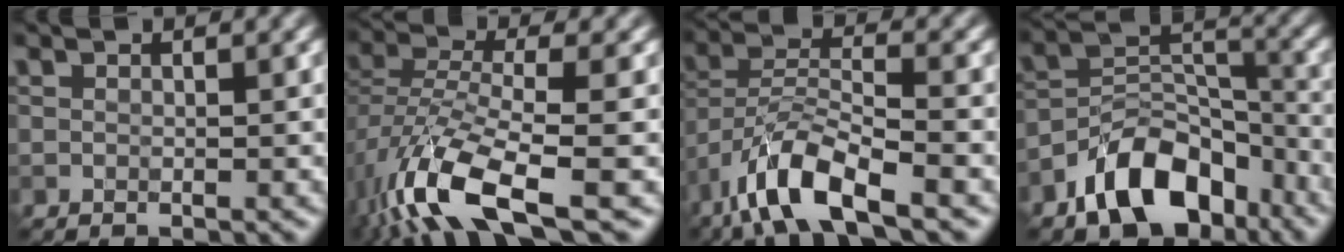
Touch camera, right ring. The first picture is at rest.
{"total": 9.5, "force": [-5.1, 3.3, 7.3], "torque": [-0.150, -0.001, -0.107]}
{"total": 7.5, "force": [-5.0, 2.1, 5.1], "torque": [-0.091, 0.002, -0.097]}
{"total": 8.8, "force": [-5.5, 5.1, 4.6], "torque": [-0.063, 0.004, -0.106]}